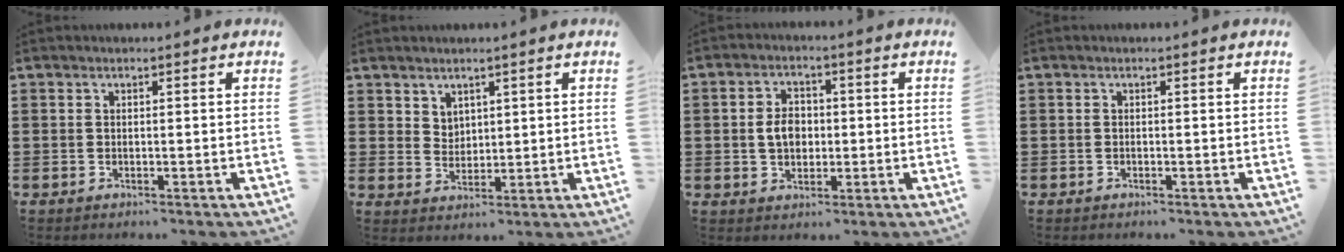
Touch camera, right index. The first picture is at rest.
{"total": 3.1, "force": [2.4, 2.0, 0.2], "torque": [-0.011, 0.006, 0.045]}
{"total": 4.4, "force": [0.0, 3.1, 3.1], "torque": [-0.065, 0.006, -0.008]}
{"total": 0.0}